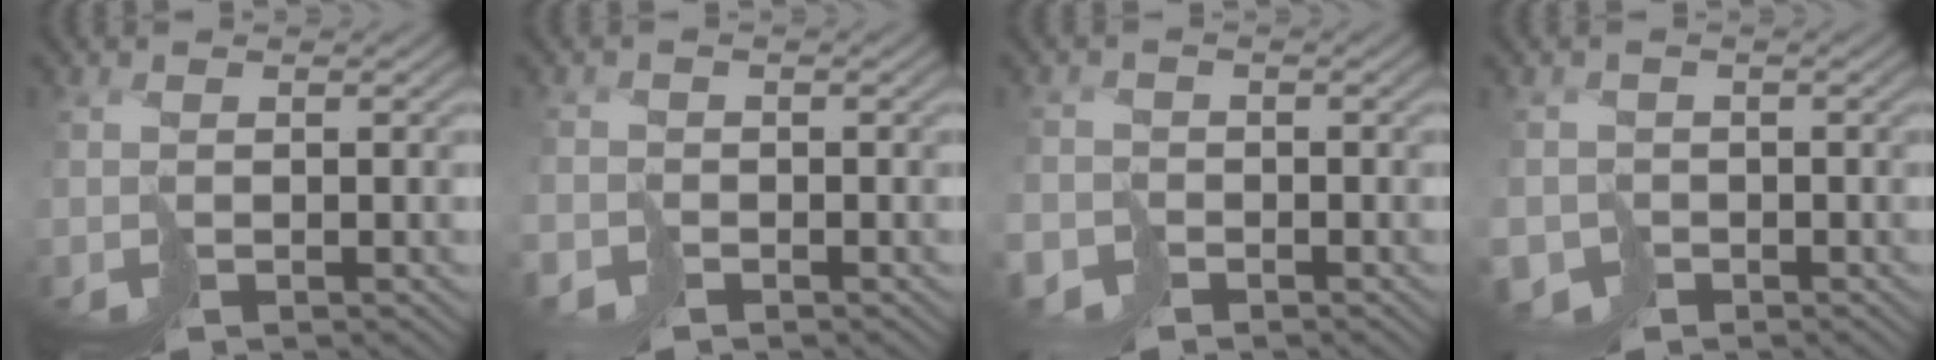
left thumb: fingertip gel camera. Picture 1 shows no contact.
{"total": 2.0, "force": [-1.7, 0.6, -0.9], "torque": [0.034, -0.003, -0.039]}
{"total": 2.5, "force": [-2.2, 1.0, -0.6], "torque": [0.030, -0.001, -0.048]}
{"total": 3.0, "force": [-2.0, 2.2, 0.3], "torque": [0.003, -0.010, -0.041]}